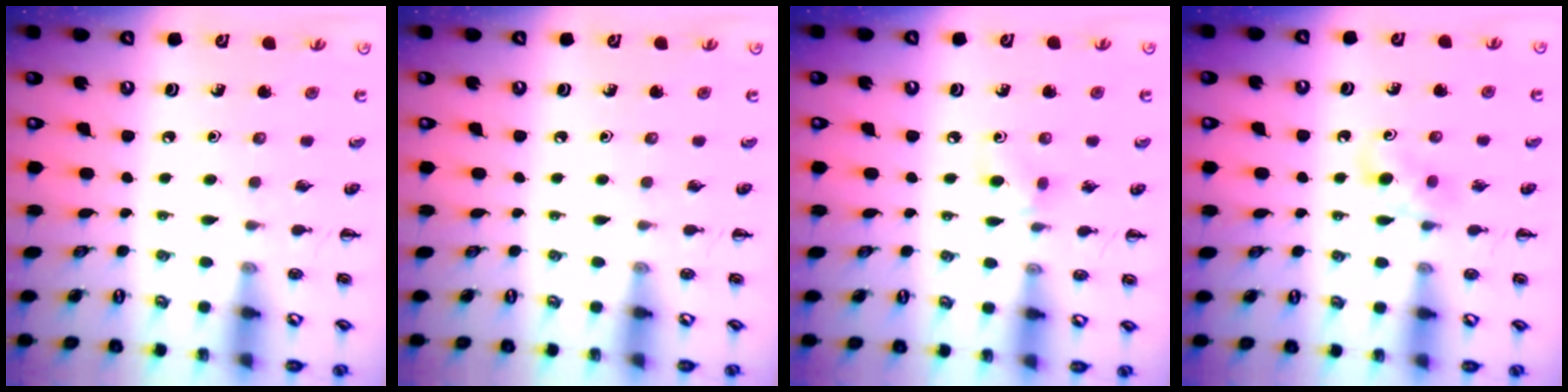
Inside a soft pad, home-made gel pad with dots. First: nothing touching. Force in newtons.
{"total": 0.0}
{"total": 5.3, "press": 5.0, "slide": 1.5}
{"total": 4.7, "press": 4.6, "slide": 1.0}